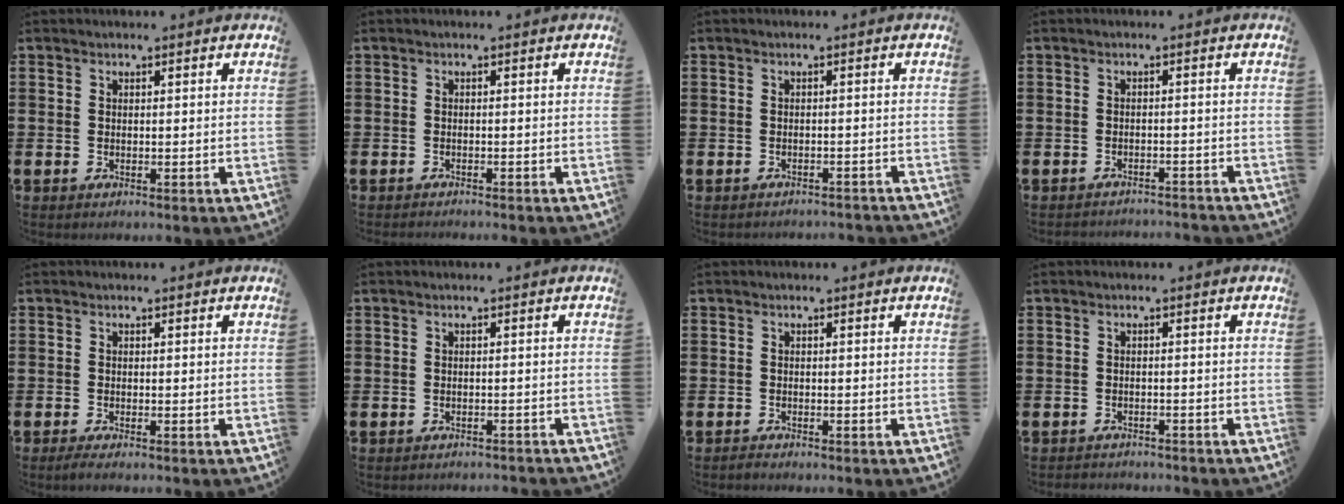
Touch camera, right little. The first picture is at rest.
{"total": 0.6, "force": [-0.6, -0.1, 0.0], "torque": [0.000, -0.001, -0.012]}
{"total": 1.0, "force": [-1.0, 0.0, 0.0], "torque": [-0.003, 0.001, -0.021]}
{"total": 1.6, "force": [-1.6, 0.0, -0.1], "torque": [-0.003, 0.003, -0.034]}
{"total": 0.9, "force": [-0.5, 0.1, 0.7], "torque": [-0.012, -0.002, -0.009]}
{"total": 0.8, "force": [-0.8, 0.0, 0.0], "torque": [-0.001, 0.000, -0.017]}
{"total": 0.7, "force": [-0.7, 0.1, 0.1], "torque": [-0.005, -0.003, -0.014]}
{"total": 0.7, "force": [-0.6, 0.1, -0.3], "torque": [0.002, 0.006, -0.015]}